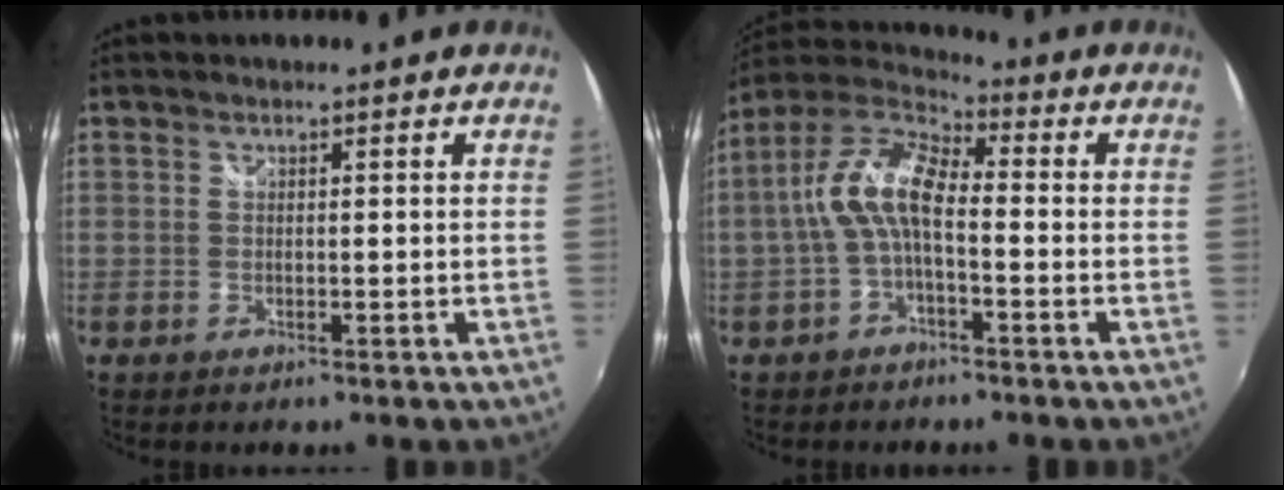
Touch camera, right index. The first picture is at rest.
{"total": 9.9, "force": [-1.4, 4.0, 9.0], "torque": [-0.192, 0.021, -0.031]}